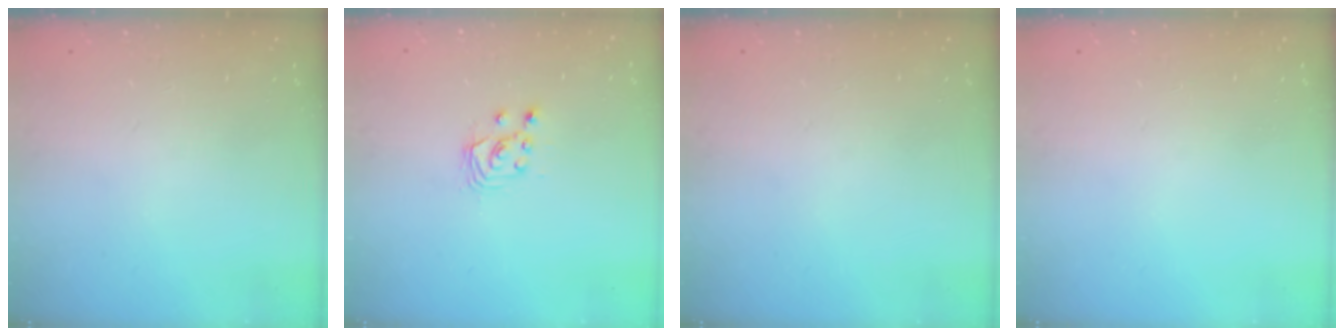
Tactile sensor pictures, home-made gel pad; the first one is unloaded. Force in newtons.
{"total": 2.9, "press": 2.9, "slide": 0.2}
{"total": 0.0}
{"total": 0.0}